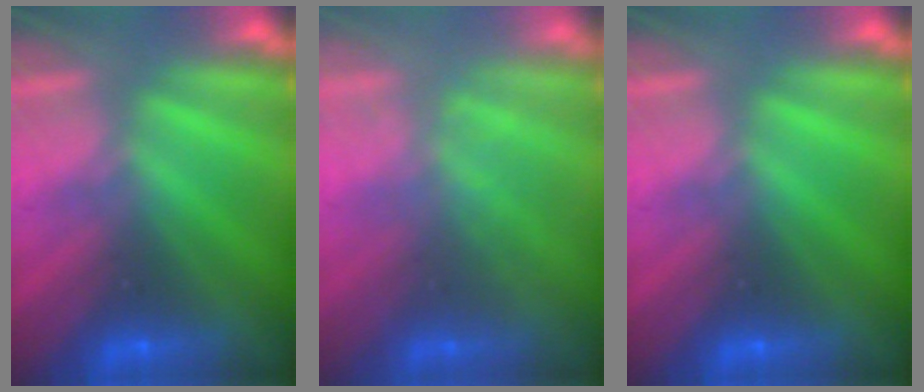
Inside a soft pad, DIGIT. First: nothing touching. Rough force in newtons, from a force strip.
{"total": 1.7}
{"total": 0.0}